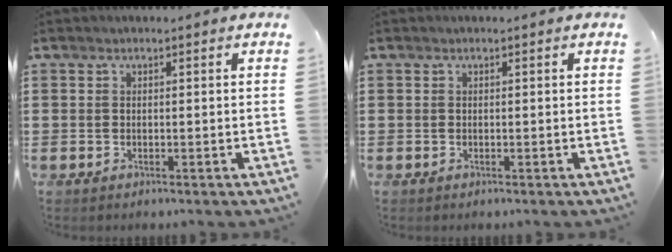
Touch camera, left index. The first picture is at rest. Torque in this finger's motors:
{"motor_torque": [-0.01, -0.01, 0.00, -0.01]}